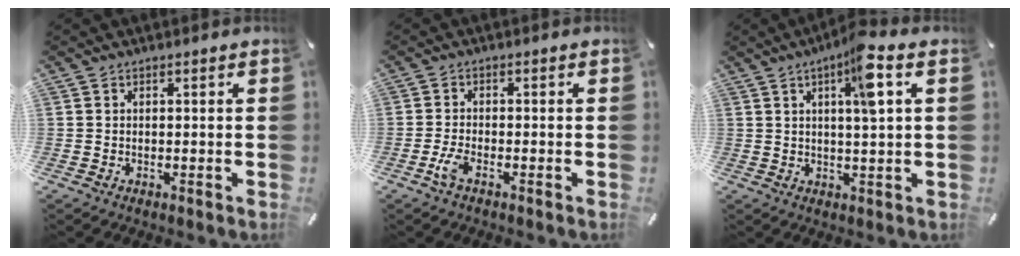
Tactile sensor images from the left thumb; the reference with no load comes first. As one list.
[{"total": 3.2, "force": [-1.7, 0.9, 2.6], "torque": [-0.064, -0.004, -0.034]}, {"total": 8.5, "force": [3.1, 1.0, 7.8], "torque": [-0.132, -0.007, 0.044]}]